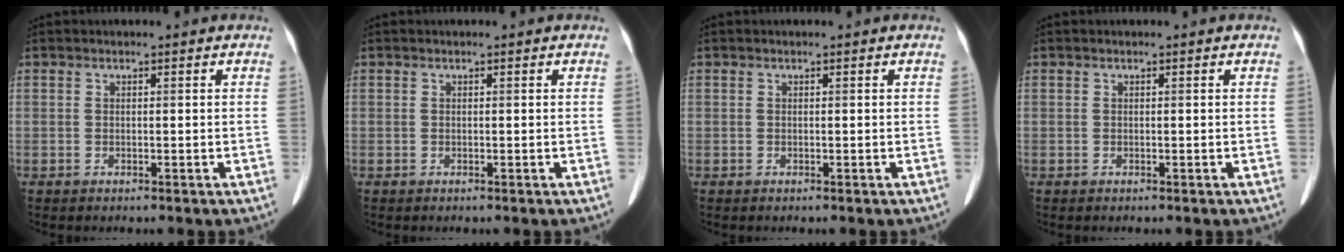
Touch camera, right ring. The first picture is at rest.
{"total": 0.0}
{"total": 0.0}
{"total": 0.0}